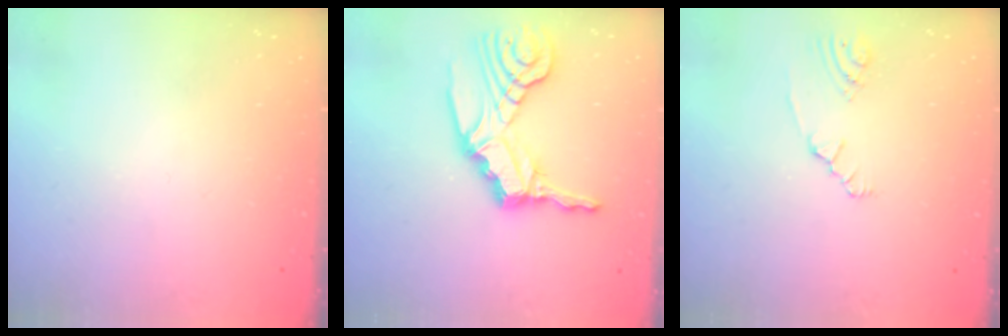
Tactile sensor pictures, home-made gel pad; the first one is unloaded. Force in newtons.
{"total": 12.0, "press": 12.0, "slide": 1.0}
{"total": 2.1, "press": 1.8, "slide": 1.1}